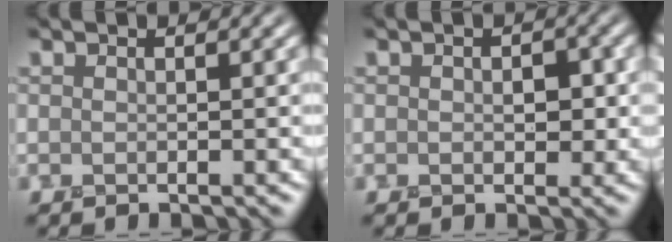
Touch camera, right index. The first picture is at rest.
{"total": 2.1, "force": [0.1, 1.5, 1.5], "torque": [-0.023, 0.002, 0.001]}